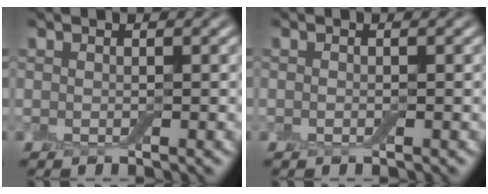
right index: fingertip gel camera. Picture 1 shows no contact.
{"total": 0.0}